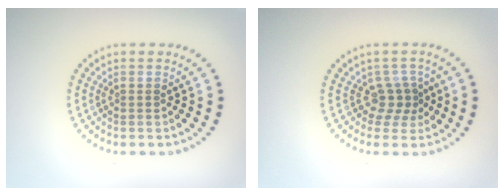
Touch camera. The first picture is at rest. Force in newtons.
{"total": 2.2, "press": 1.5, "slide": 1.6}